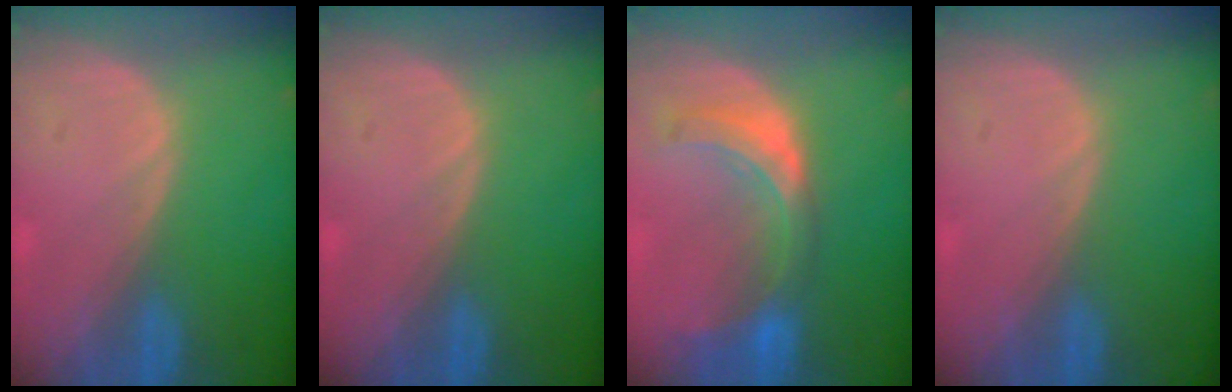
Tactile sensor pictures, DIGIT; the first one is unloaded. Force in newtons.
{"total": 0.0}
{"total": 8.0, "press": 7.1, "slide": 3.8}
{"total": 0.0}